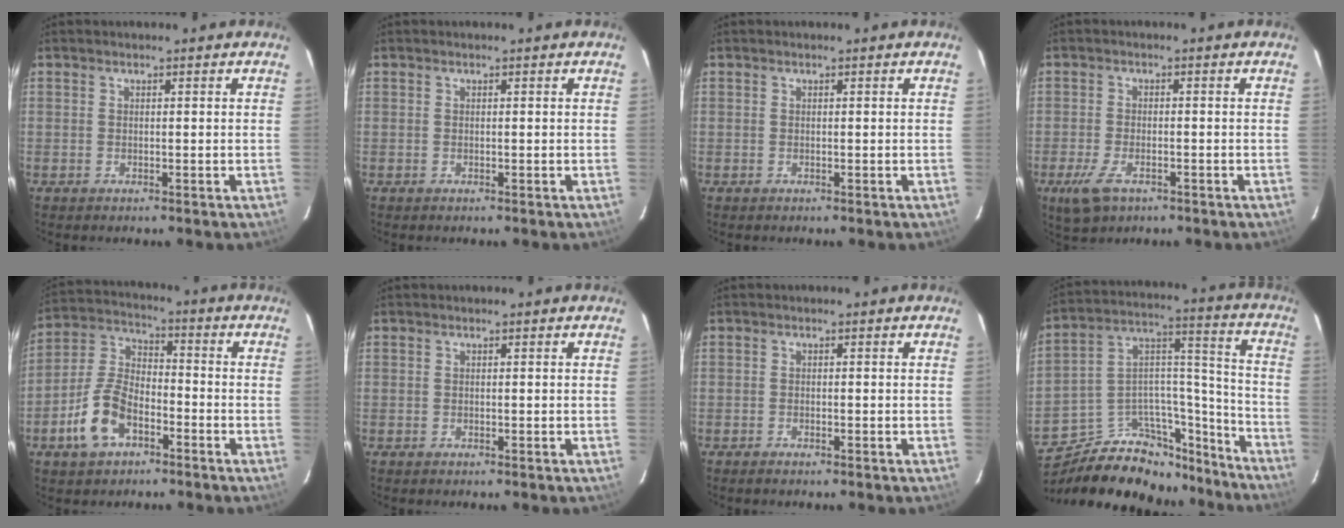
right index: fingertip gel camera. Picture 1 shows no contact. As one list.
[{"total": 0.0}, {"total": 0.0}, {"total": 6.0, "force": [-3.3, 3.0, 4.1], "torque": [-0.104, -0.014, -0.058]}, {"total": 11.1, "force": [-5.7, 6.1, 7.3], "torque": [-0.160, 0.018, -0.106]}, {"total": 0.0}, {"total": 0.7, "force": [-0.6, 0.2, 0.2], "torque": [-0.006, 0.000, -0.013]}, {"total": 23.9, "force": [-18.6, 11.8, 9.2], "torque": [-0.170, 0.084, -0.263]}]